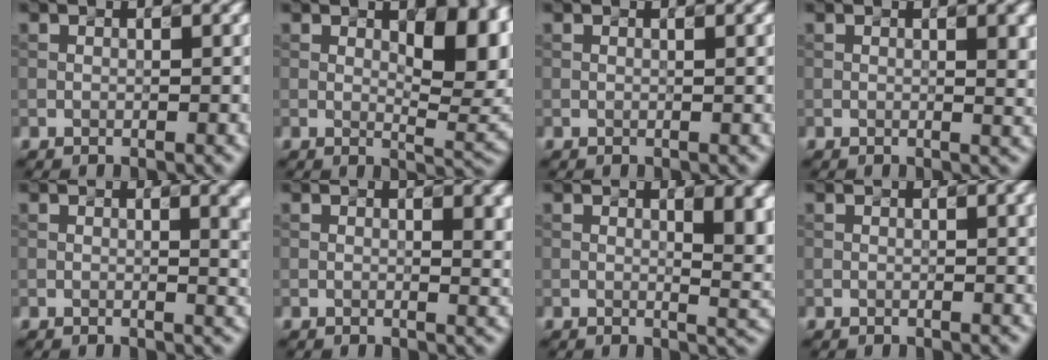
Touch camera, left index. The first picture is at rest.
{"total": 8.3, "force": [2.0, 3.3, 7.3], "torque": [-0.099, -0.003, 0.042]}
{"total": 0.6, "force": [0.1, 0.3, 0.6], "torque": [-0.006, 0.002, -0.001]}
{"total": 3.1, "force": [0.7, 1.0, 2.8], "torque": [-0.027, 0.005, 0.014]}
{"total": 4.3, "force": [1.0, 1.8, 3.8], "torque": [-0.021, 0.010, 0.016]}
{"total": 3.6, "force": [1.1, 1.5, 3.2], "torque": [-0.024, 0.007, 0.020]}
{"total": 6.4, "force": [1.7, 2.3, 5.7], "torque": [-0.047, 0.003, 0.030]}
{"total": 2.5, "force": [0.7, 0.8, 2.2], "torque": [-0.020, 0.006, 0.008]}